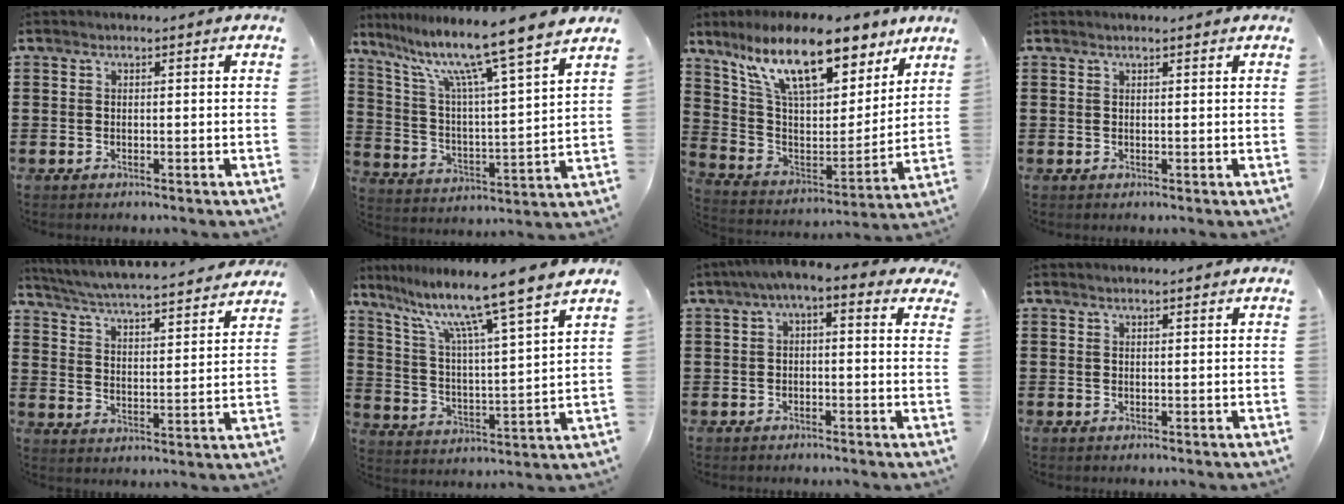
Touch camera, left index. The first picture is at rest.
{"total": 11.7, "force": [9.5, -0.8, 6.7], "torque": [-0.159, -0.069, 0.149]}
{"total": 16.2, "force": [11.2, 5.2, 10.4], "torque": [-0.221, -0.047, 0.195]}
{"total": 0.7, "force": [0.6, 0.0, 0.4], "torque": [-0.008, -0.001, 0.012]}
{"total": 4.4, "force": [4.2, -0.4, 1.3], "torque": [-0.049, -0.038, 0.063]}
{"total": 10.6, "force": [8.6, -1.1, 6.1], "torque": [-0.143, -0.065, 0.134]}
{"total": 2.9, "force": [0.0, 0.8, 2.8], "torque": [-0.055, -0.001, -0.009]}
{"total": 1.0, "force": [0.9, 0.0, 0.4], "torque": [-0.009, 0.000, 0.018]}